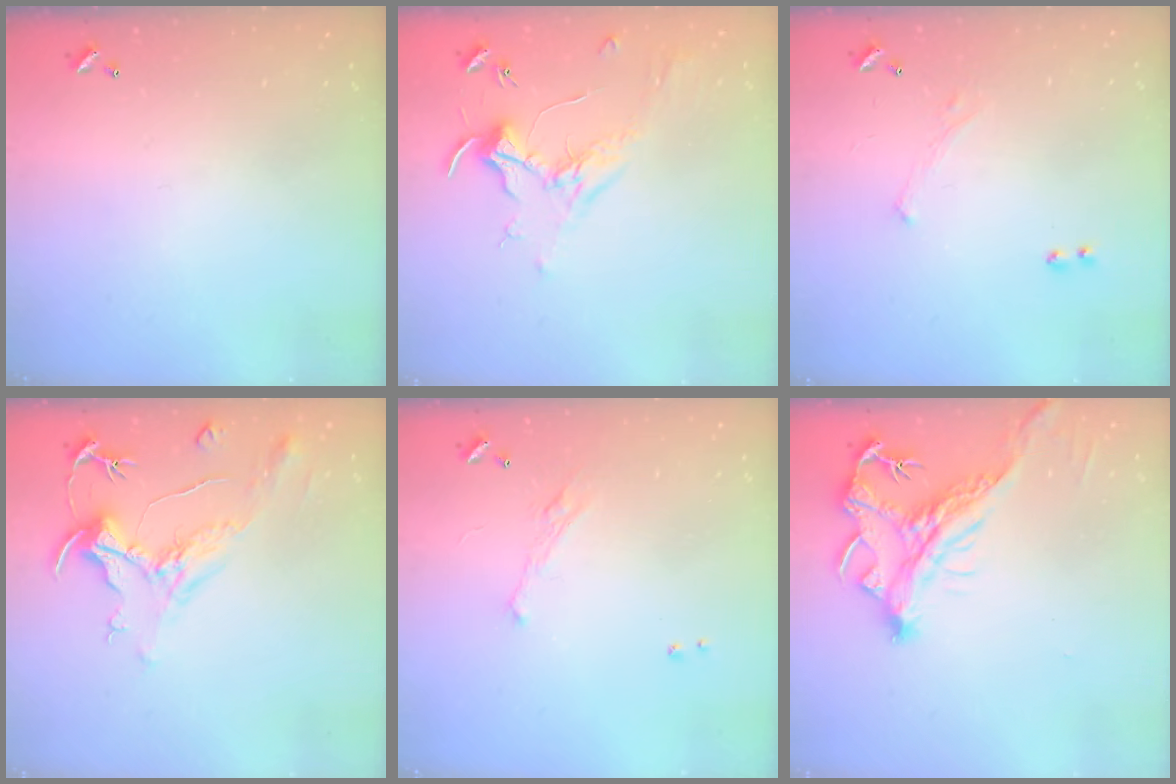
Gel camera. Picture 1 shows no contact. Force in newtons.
{"total": 1.7, "press": 1.5, "slide": 0.9}
{"total": 1.6, "press": 1.5, "slide": 0.6}
{"total": 2.1, "press": 1.7, "slide": 1.3}
{"total": 2.0, "press": 1.9, "slide": 0.7}
{"total": 3.2, "press": 3.0, "slide": 1.3}